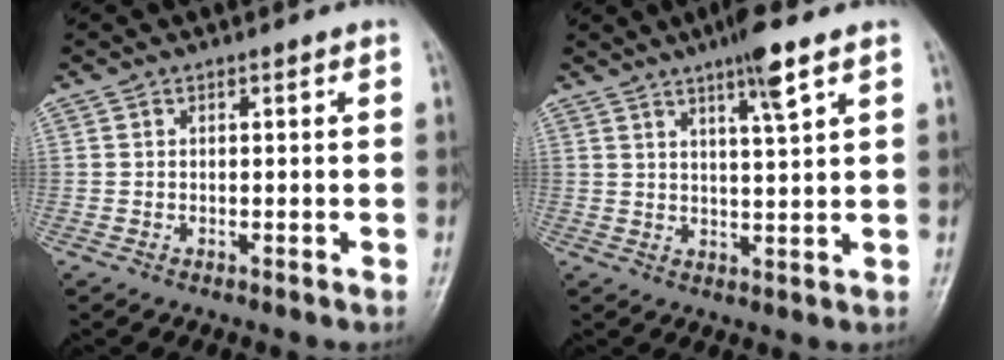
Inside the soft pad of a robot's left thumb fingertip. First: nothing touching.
{"total": 6.6, "force": [4.0, 0.5, 5.2], "torque": [-0.088, -0.020, 0.067]}